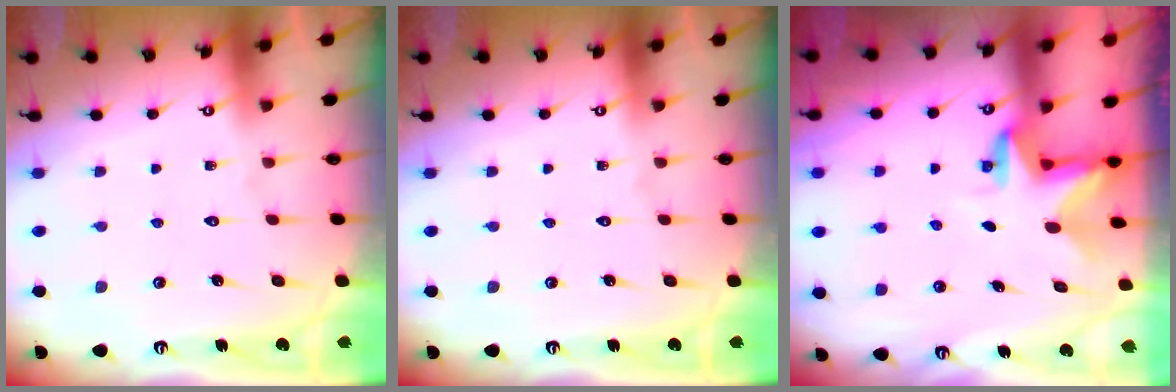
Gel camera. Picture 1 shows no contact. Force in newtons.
{"total": 0.0}
{"total": 2.9, "press": 2.9, "slide": 0.2}